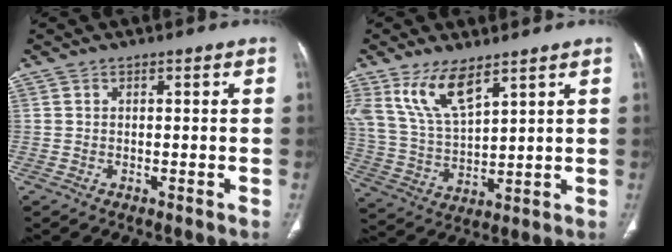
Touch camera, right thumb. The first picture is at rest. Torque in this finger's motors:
{"motor_torque": [0.13, 0.39, 1.14, 0.78, 0.13]}